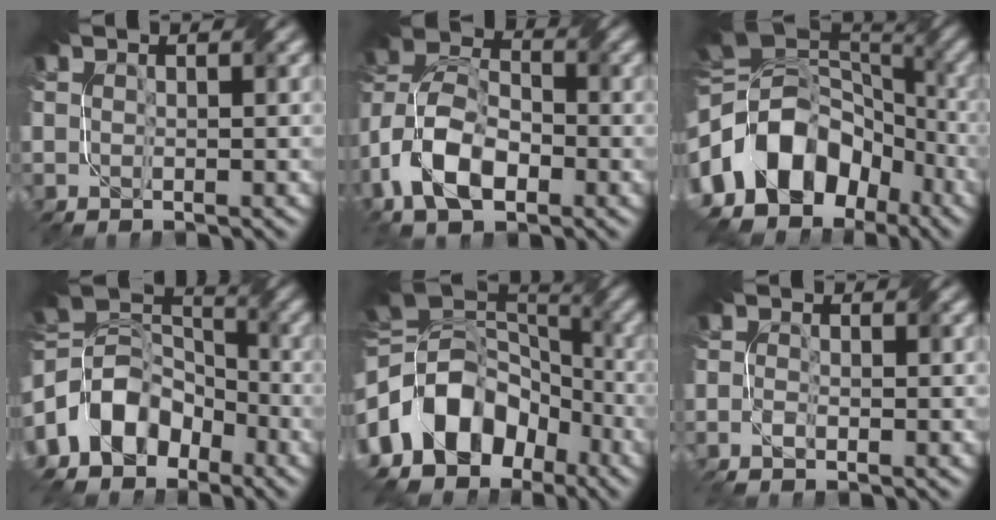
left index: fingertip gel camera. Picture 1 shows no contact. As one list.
[{"total": 9.5, "force": [-4.3, 5.4, 6.6], "torque": [-0.133, 0.002, -0.091]}, {"total": 14.6, "force": [-5.7, 10.3, 8.5], "torque": [-0.162, 0.012, -0.120]}, {"total": 8.6, "force": [-4.7, 6.1, 3.8], "torque": [-0.064, 0.008, -0.102]}, {"total": 12.9, "force": [-5.5, 9.4, 6.9], "torque": [-0.135, 0.015, -0.116]}, {"total": 1.8, "force": [-0.9, 0.7, 1.4], "torque": [-0.032, -0.004, -0.020]}]